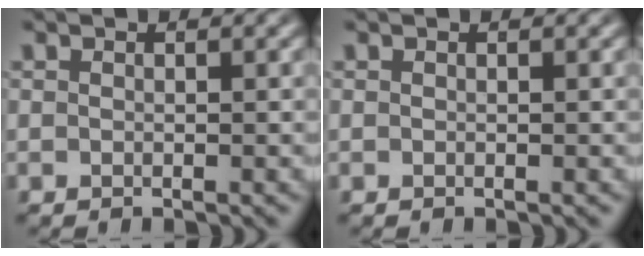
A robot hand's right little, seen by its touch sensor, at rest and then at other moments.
{"total": 0.0}